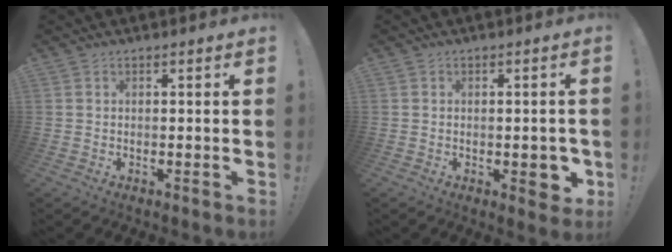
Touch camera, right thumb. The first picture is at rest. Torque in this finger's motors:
{"motor_torque": [0.79, 0.64, 0.42, -0.68, 0.21]}